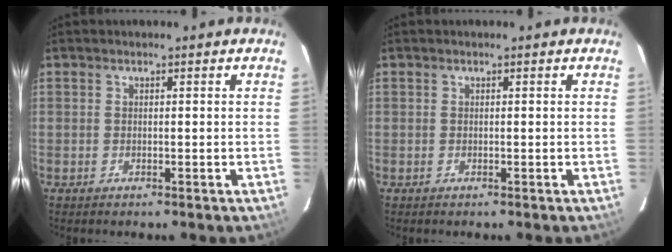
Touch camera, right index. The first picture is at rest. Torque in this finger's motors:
{"motor_torque": [0.00, 0.00, 0.00, 0.00]}